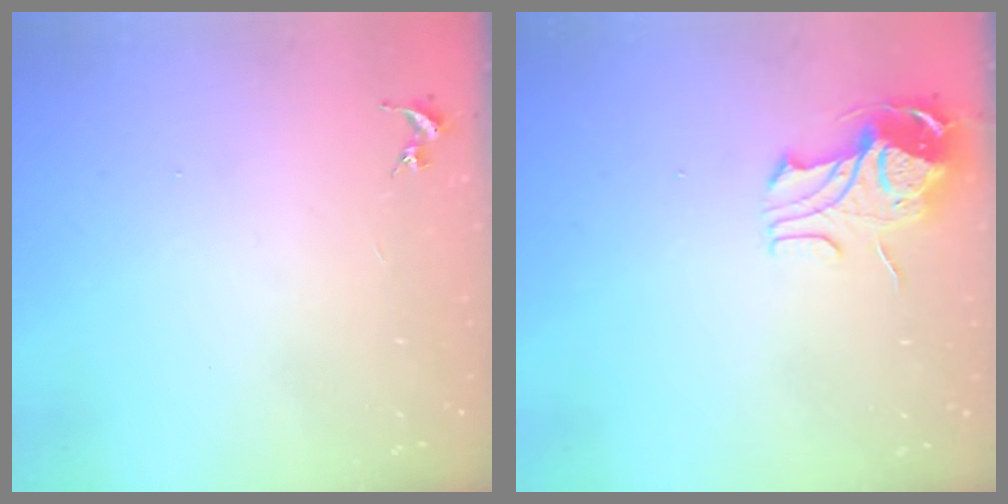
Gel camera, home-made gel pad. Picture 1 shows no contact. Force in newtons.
{"total": 9.6, "press": 9.6, "slide": 1.0}